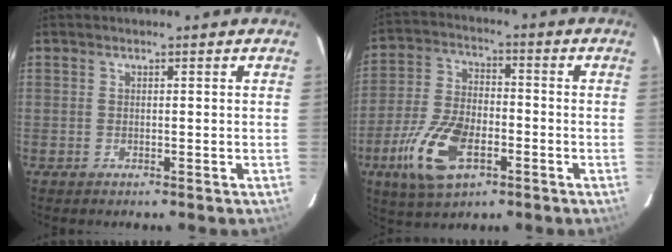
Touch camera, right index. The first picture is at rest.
{"total": 14.1, "force": [-6.2, 7.1, 10.4], "torque": [-0.231, -0.012, -0.113]}